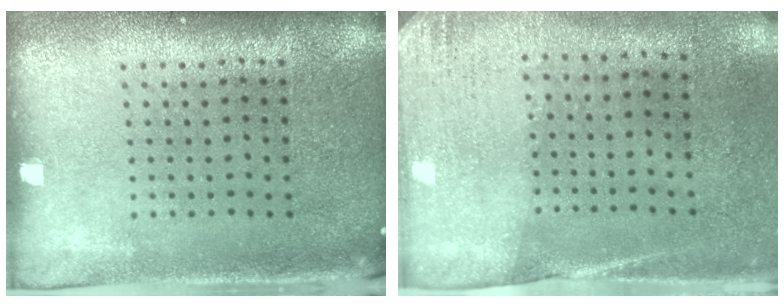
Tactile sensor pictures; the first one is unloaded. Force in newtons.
{"total": 2.6, "press": 2.3, "slide": 1.3}